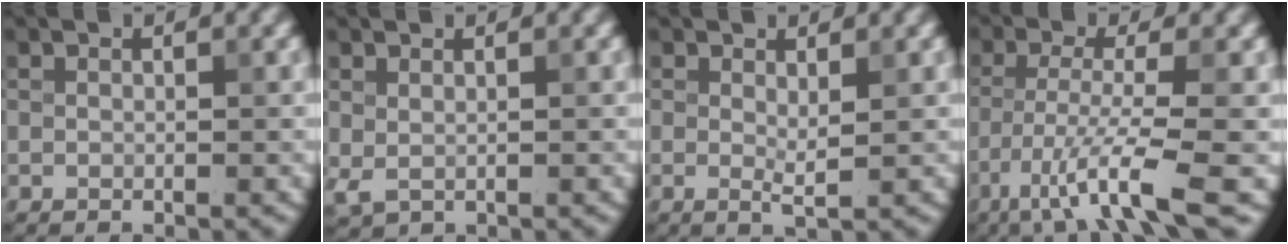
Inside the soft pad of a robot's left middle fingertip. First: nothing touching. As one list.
[{"total": 1.0, "force": [0.5, 0.4, 0.7], "torque": [-0.017, -0.003, 0.013]}, {"total": 1.3, "force": [0.4, 0.2, 1.3], "torque": [-0.022, -0.007, 0.007]}, {"total": 6.5, "force": [-3.6, 0.7, 5.4], "torque": [-0.098, -0.007, -0.072]}]